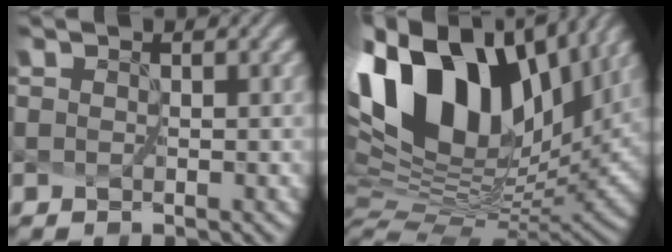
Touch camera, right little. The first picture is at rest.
{"total": 16.3, "force": [6.6, 8.8, 12.0], "torque": [-0.244, 0.031, 0.123]}